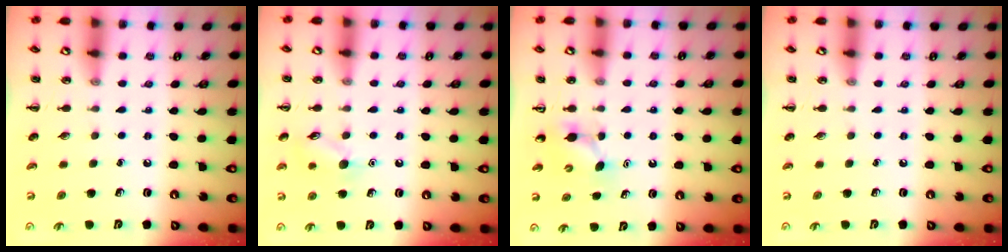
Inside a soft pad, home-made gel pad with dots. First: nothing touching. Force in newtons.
{"total": 8.2, "press": 8.1, "slide": 1.2}
{"total": 4.2, "press": 4.0, "slide": 1.1}
{"total": 0.0}